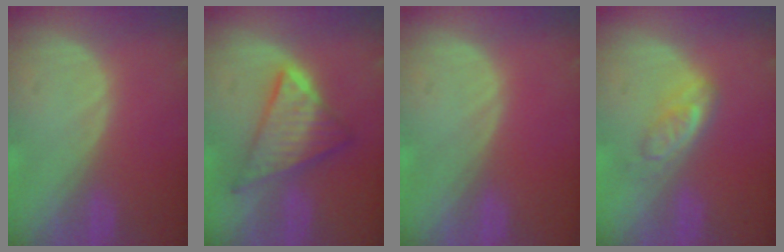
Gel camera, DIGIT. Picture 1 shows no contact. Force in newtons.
{"total": 9.2, "press": 9.1, "slide": 0.6}
{"total": 0.0}
{"total": 4.6, "press": 4.4, "slide": 1.3}